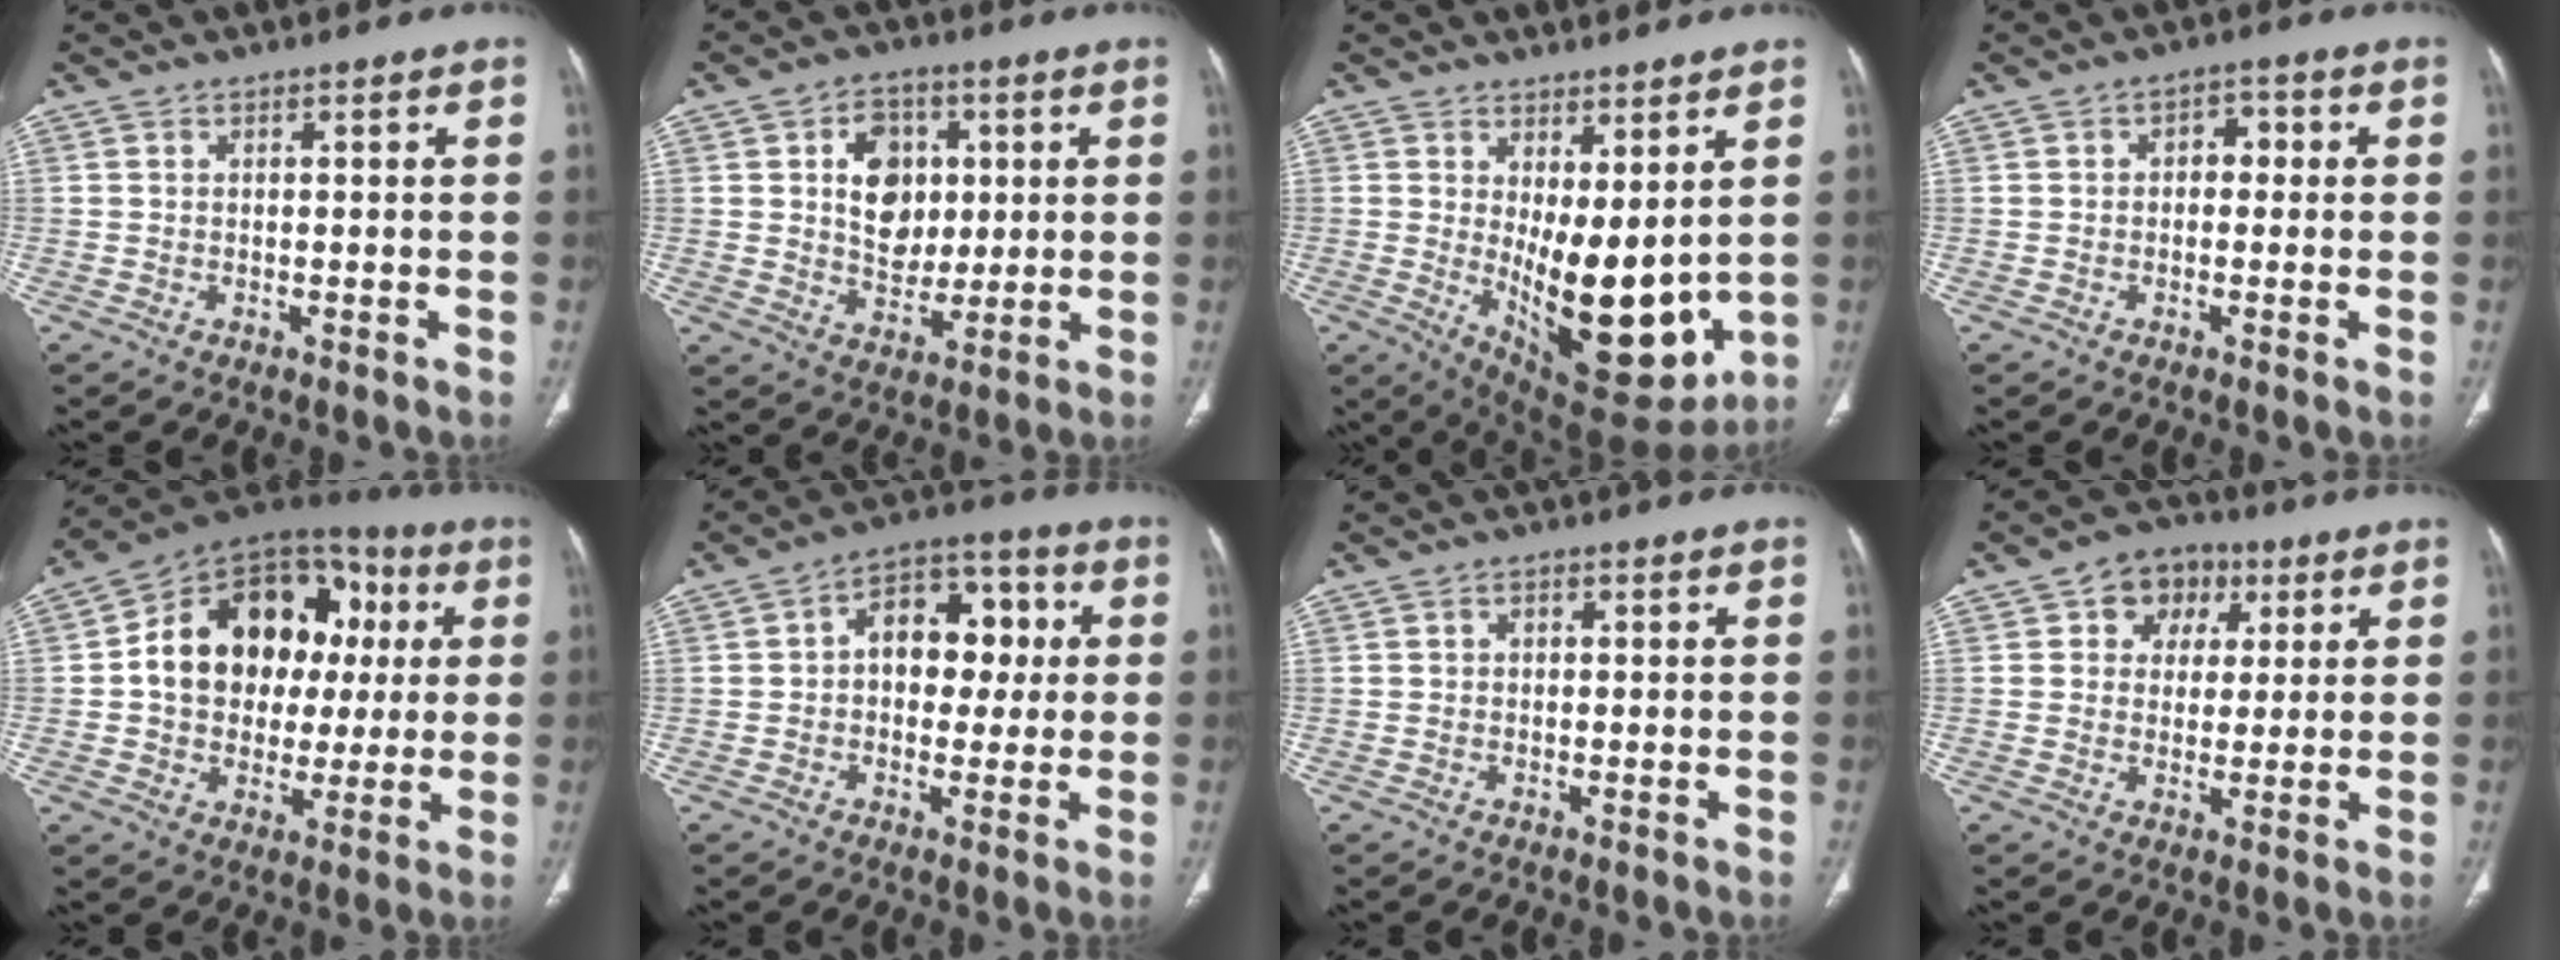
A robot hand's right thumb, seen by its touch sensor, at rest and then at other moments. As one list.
[{"total": 12.6, "force": [1.9, 8.8, 8.8], "torque": [-0.115, -0.001, 0.031]}, {"total": 15.8, "force": [0.8, 6.9, 14.2], "torque": [-0.195, -0.044, 0.039]}, {"total": 3.4, "force": [0.2, 2.3, 2.4], "torque": [-0.016, 0.013, -0.005]}, {"total": 22.1, "force": [2.8, 16.6, 14.3], "torque": [-0.181, 0.037, 0.046]}, {"total": 11.9, "force": [1.4, 8.1, 8.6], "torque": [-0.085, 0.027, 0.013]}, {"total": 1.3, "force": [0.3, 1.0, 0.8], "torque": [-0.008, 0.004, 0.002]}, {"total": 8.4, "force": [3.2, 6.8, 3.8], "torque": [-0.014, -0.002, 0.044]}]